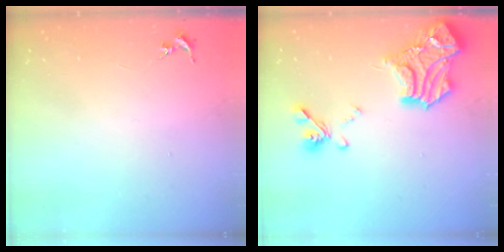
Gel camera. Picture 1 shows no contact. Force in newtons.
{"total": 22.9, "press": 22.8, "slide": 2.3}